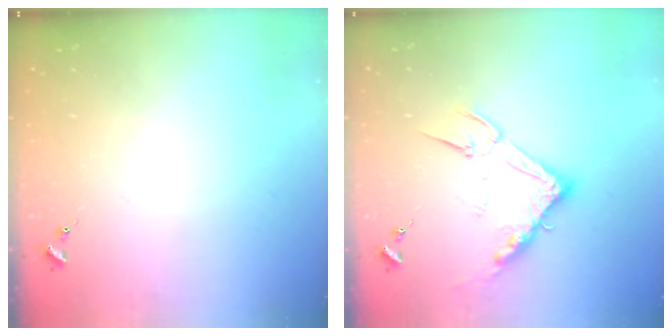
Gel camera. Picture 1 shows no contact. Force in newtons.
{"total": 13.8, "press": 13.8, "slide": 0.8}